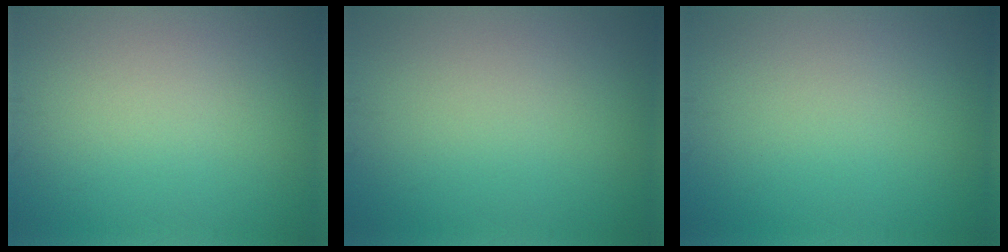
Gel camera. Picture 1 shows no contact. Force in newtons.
{"total": 0.0}
{"total": 0.0}